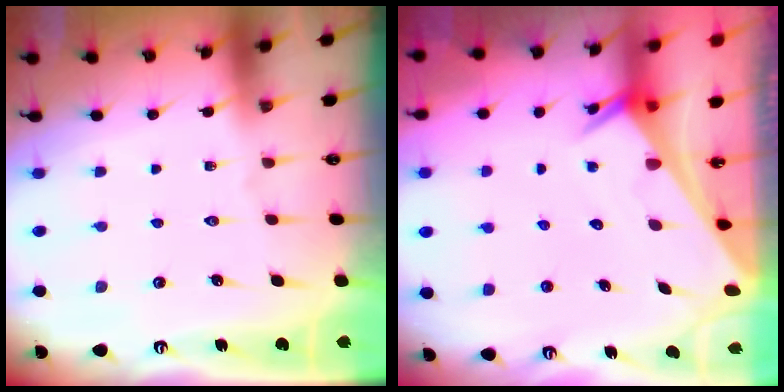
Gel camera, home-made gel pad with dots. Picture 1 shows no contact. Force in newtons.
{"total": 2.5, "press": 2.5, "slide": 0.1}